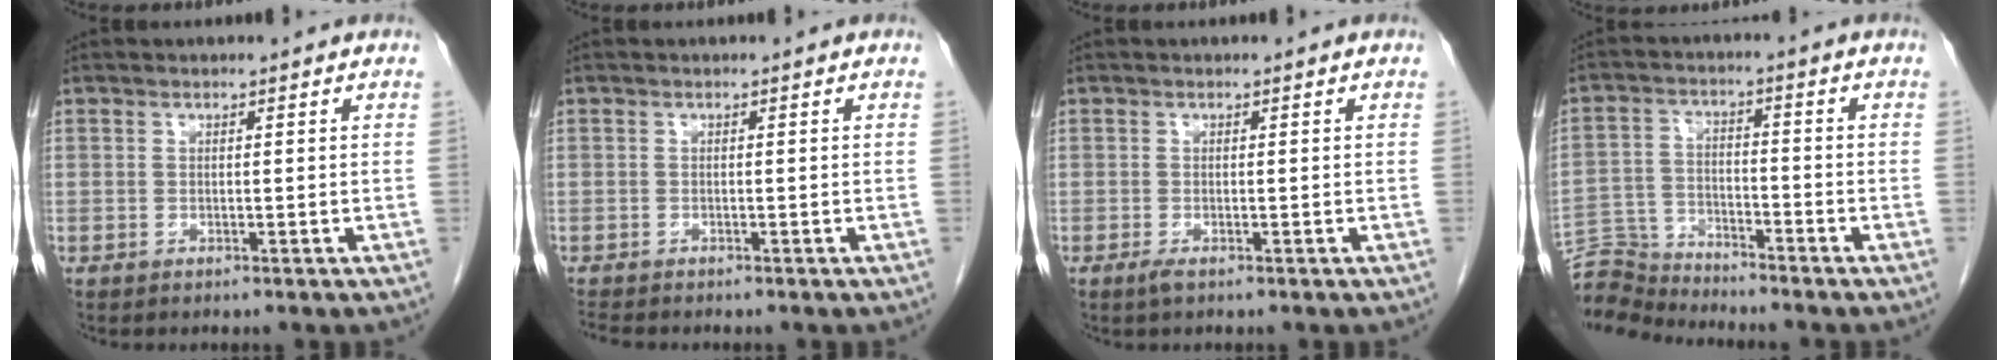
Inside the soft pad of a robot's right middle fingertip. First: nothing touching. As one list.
[{"total": 1.7, "force": [-1.6, 0.1, 0.5], "torque": [-0.013, -0.007, -0.027]}, {"total": 1.0, "force": [-0.6, 0.2, 0.8], "torque": [-0.019, -0.004, -0.011]}, {"total": 7.6, "force": [-7.6, -0.1, -0.3], "torque": [0.001, 0.000, -0.144]}]